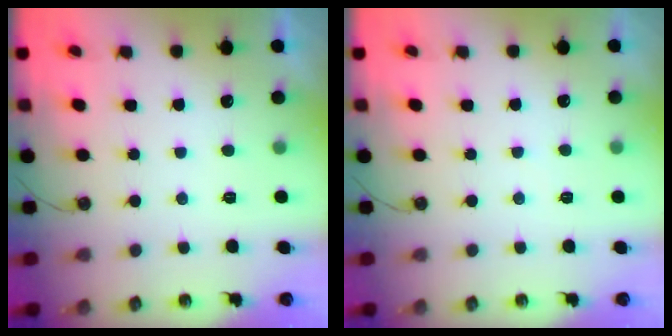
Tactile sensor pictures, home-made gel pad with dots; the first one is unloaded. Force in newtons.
{"total": 2.8, "press": 2.7, "slide": 0.5}